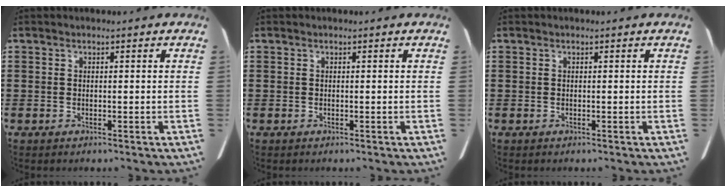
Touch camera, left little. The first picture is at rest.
{"total": 0.0}
{"total": 0.0}